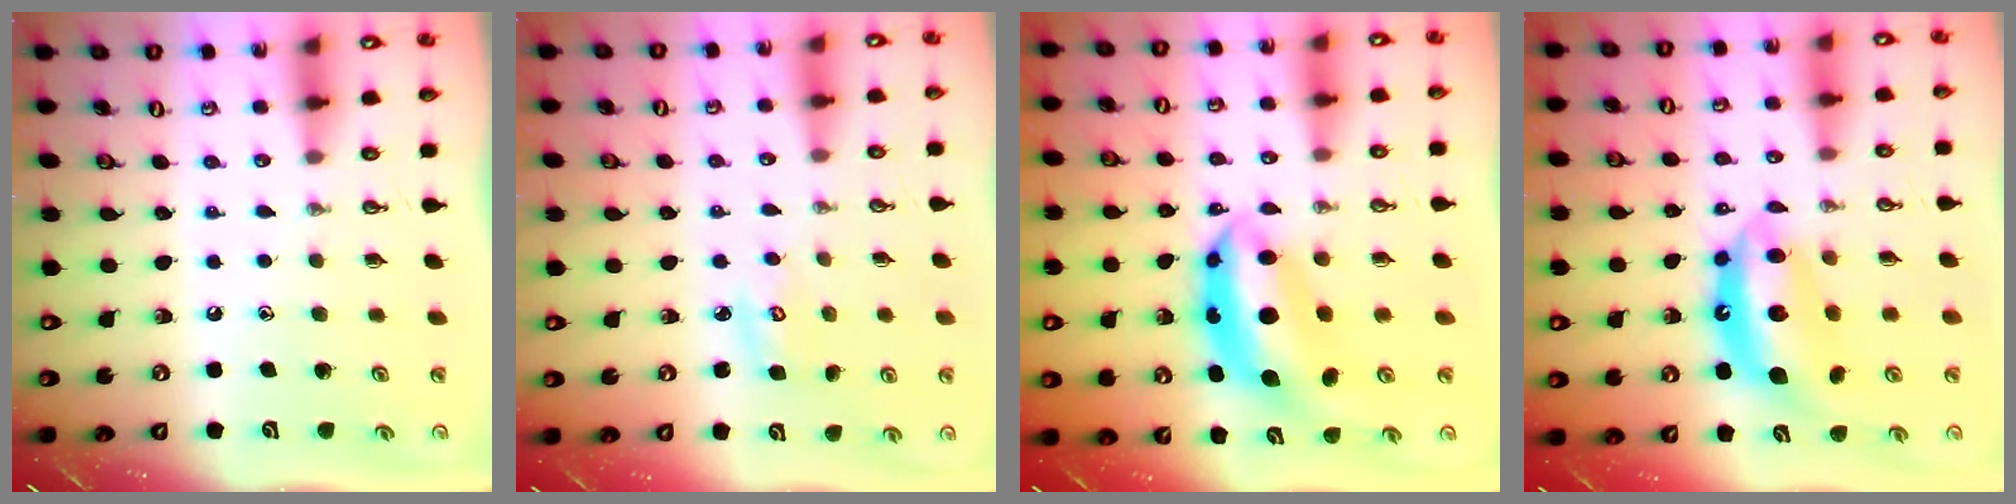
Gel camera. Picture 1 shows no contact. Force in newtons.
{"total": 2.9, "press": 2.9, "slide": 0.1}
{"total": 9.7, "press": 9.6, "slide": 1.2}
{"total": 12.2, "press": 12.1, "slide": 1.7}